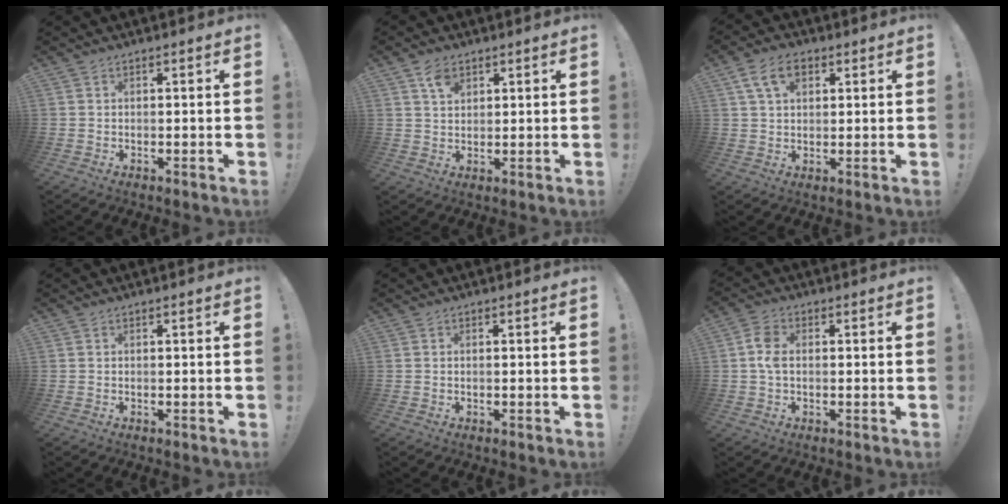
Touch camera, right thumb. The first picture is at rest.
{"total": 5.1, "force": [3.0, 3.1, 2.6], "torque": [-0.040, -0.011, 0.054]}
{"total": 8.3, "force": [3.6, 5.1, 5.5], "torque": [-0.099, 0.008, 0.069]}
{"total": 0.0}
{"total": 0.0}
{"total": 5.9, "force": [0.3, 3.7, 4.5], "torque": [-0.083, 0.012, 0.009]}